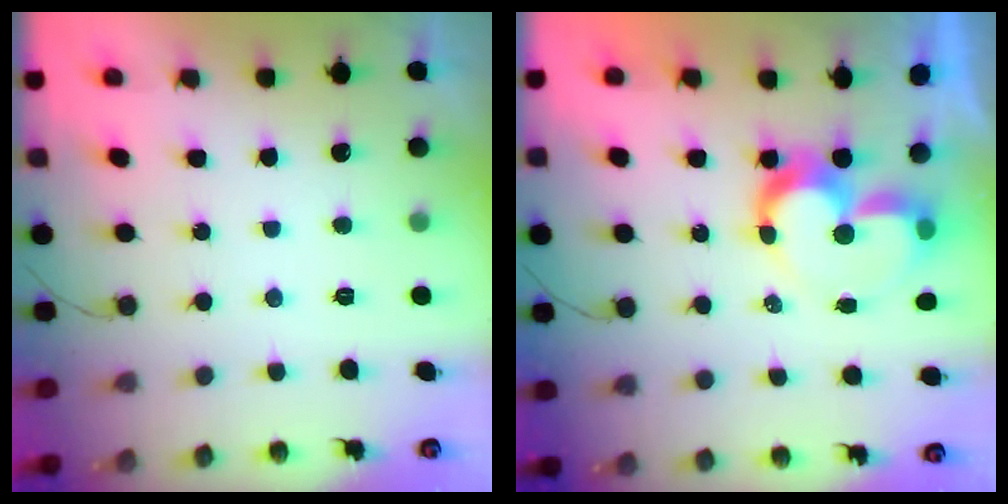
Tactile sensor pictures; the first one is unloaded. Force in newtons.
{"total": 10.0, "press": 10.0, "slide": 0.8}